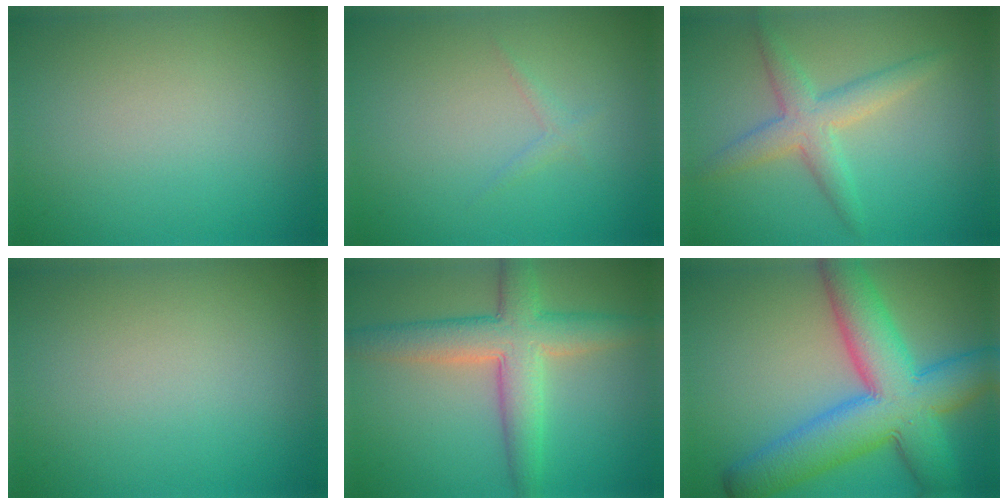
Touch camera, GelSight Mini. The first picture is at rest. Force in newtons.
{"total": 0.7, "press": 0.7, "slide": 0.0}
{"total": 3.5, "press": 3.5, "slide": 0.1}
{"total": 0.0}
{"total": 6.2, "press": 6.2, "slide": 0.2}
{"total": 10.8, "press": 10.8, "slide": 0.3}